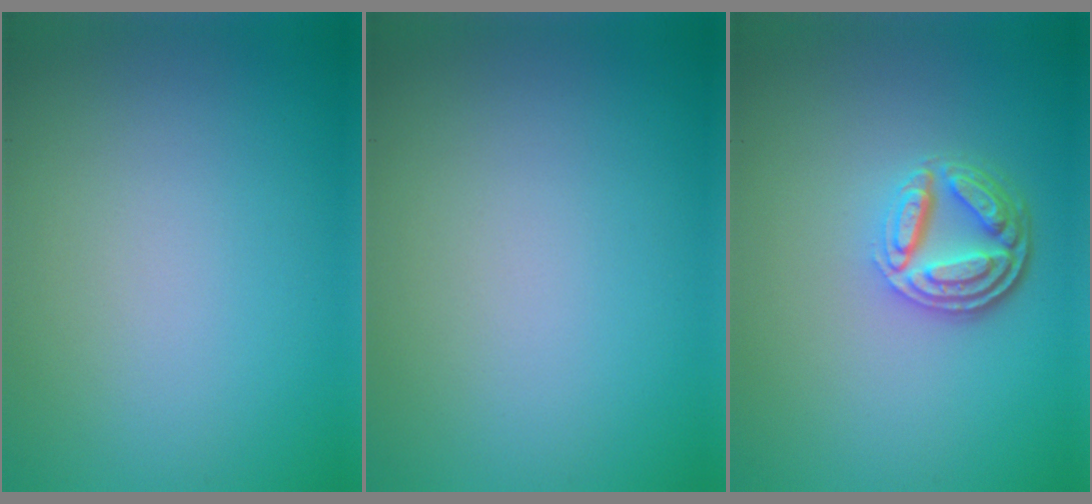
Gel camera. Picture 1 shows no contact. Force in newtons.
{"total": 0.0}
{"total": 4.6, "press": 3.5, "slide": 3.0}